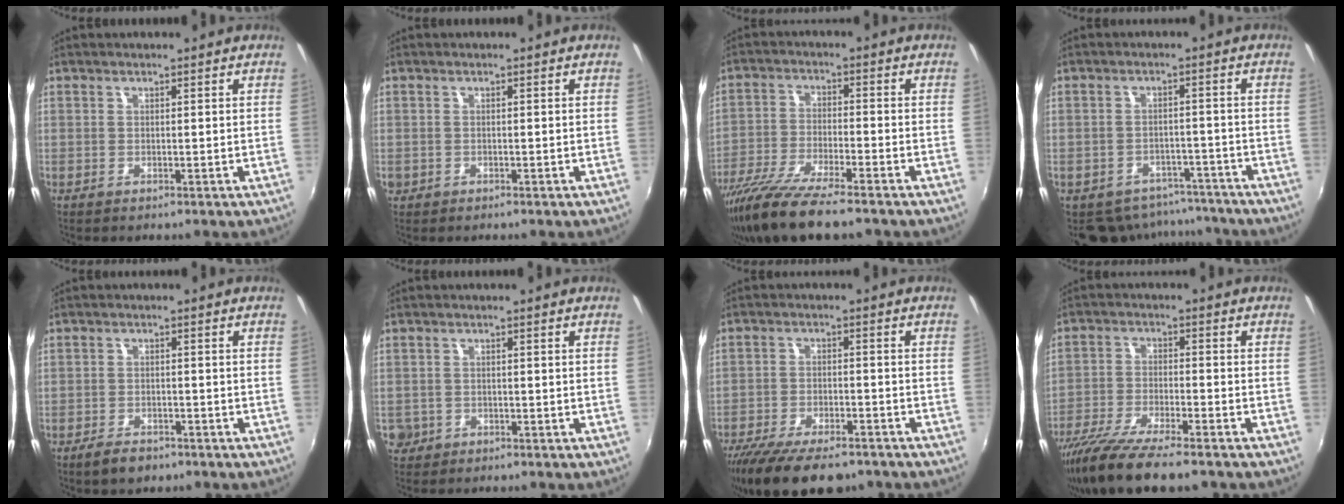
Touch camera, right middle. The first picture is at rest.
{"total": 1.2, "force": [-0.5, 1.1, 0.3], "torque": [-0.009, -0.003, -0.009]}
{"total": 12.6, "force": [-9.9, 1.7, 7.5], "torque": [-0.162, -0.035, -0.185]}
{"total": 10.0, "force": [-8.3, 5.2, 1.9], "torque": [-0.042, 0.012, -0.099]}
{"total": 4.1, "force": [-3.0, 2.1, 1.8], "torque": [-0.048, -0.002, -0.048]}
{"total": 4.0, "force": [-1.4, 3.6, 1.1], "torque": [-0.037, 0.001, -0.021]}
{"total": 15.6, "force": [-12.1, 5.2, 8.4], "torque": [-0.177, -0.040, -0.194]}
{"total": 13.8, "force": [-11.1, 2.2, 7.9], "torque": [-0.172, -0.040, -0.199]}